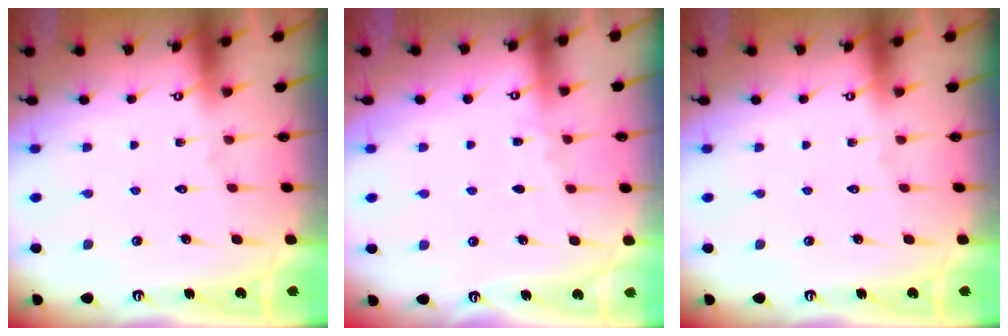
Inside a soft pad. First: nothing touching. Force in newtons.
{"total": 2.6, "press": 2.5, "slide": 0.4}
{"total": 0.0}